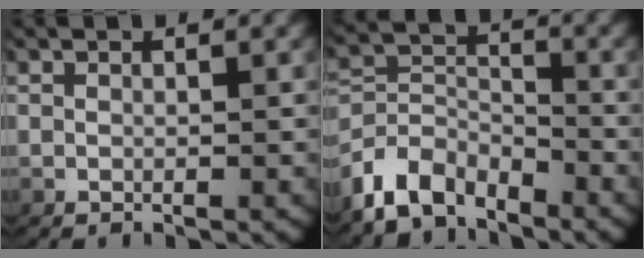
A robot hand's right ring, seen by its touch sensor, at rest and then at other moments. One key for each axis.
{"total": 7.0, "fx": -4.0, "fy": 5.0, "fz": 2.7, "tx": -0.062, "ty": -0.037, "tz": -0.063}